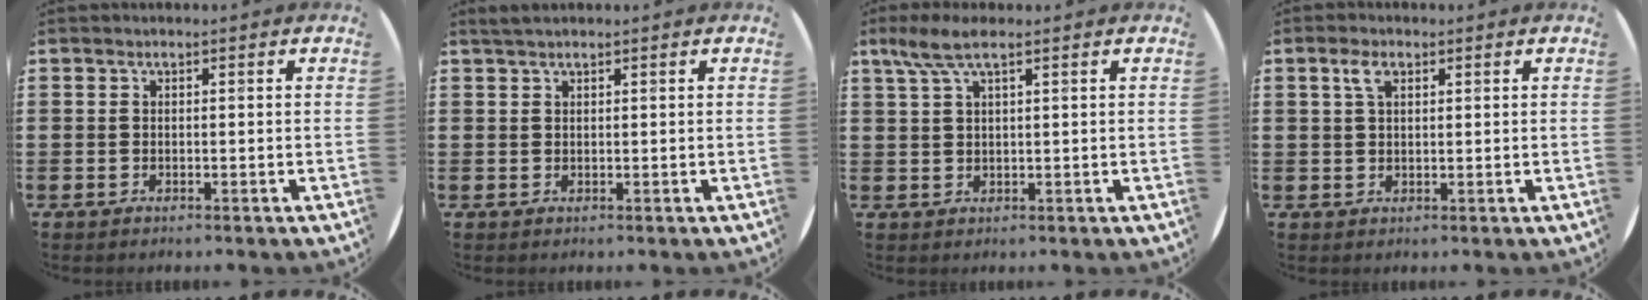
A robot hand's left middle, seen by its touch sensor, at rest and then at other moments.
{"total": 1.1, "force": [1.0, 0.1, 0.5], "torque": [-0.011, 0.003, 0.018]}
{"total": 4.2, "force": [2.4, 0.8, 3.3], "torque": [-0.070, 0.004, 0.042]}
{"total": 2.7, "force": [1.4, 1.4, 1.8], "torque": [-0.034, 0.003, 0.024]}